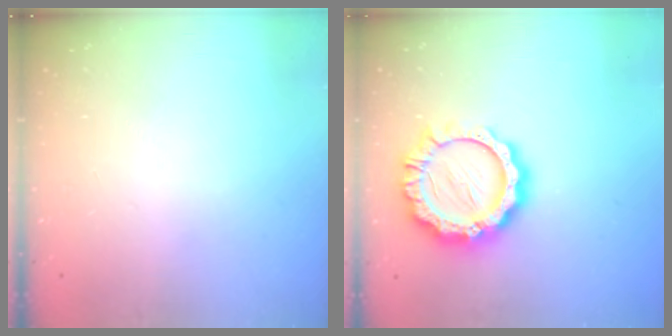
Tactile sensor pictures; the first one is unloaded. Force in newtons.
{"total": 14.4, "press": 14.3, "slide": 1.2}